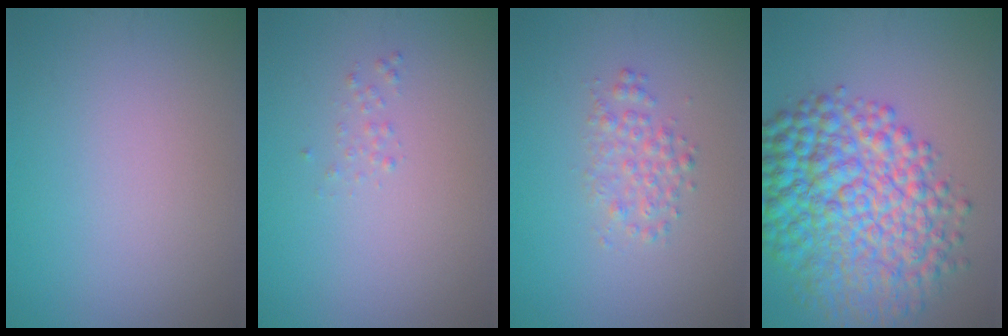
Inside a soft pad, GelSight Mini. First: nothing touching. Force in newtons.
{"total": 0.6, "press": 0.6, "slide": 0.0}
{"total": 2.0, "press": 2.0, "slide": 0.0}
{"total": 11.3, "press": 11.3, "slide": 0.2}